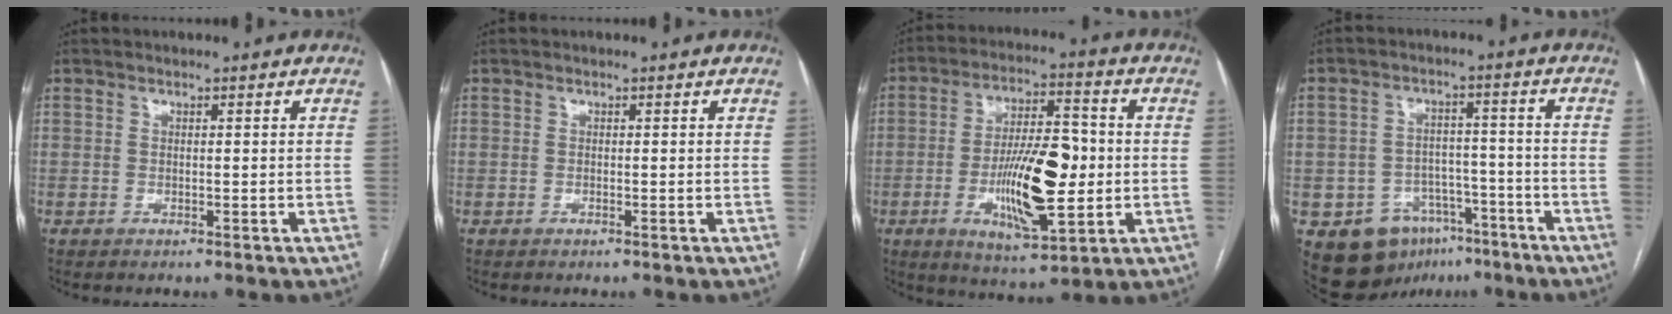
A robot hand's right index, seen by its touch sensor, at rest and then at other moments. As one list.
[{"total": 0.0}, {"total": 14.9, "force": [-2.2, 4.4, 14.1], "torque": [-0.250, 0.004, -0.030]}, {"total": 10.8, "force": [-6.2, 8.1, 3.5], "torque": [-0.049, 0.031, -0.084]}]